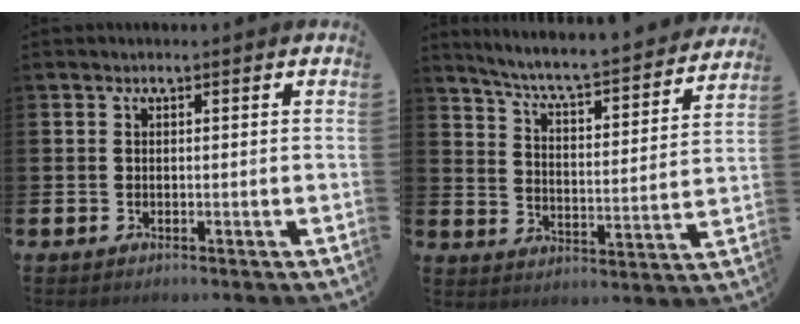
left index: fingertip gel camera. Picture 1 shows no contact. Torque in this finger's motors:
{"motor_torque": [-0.15, -1.24, 0.57, 0.18]}